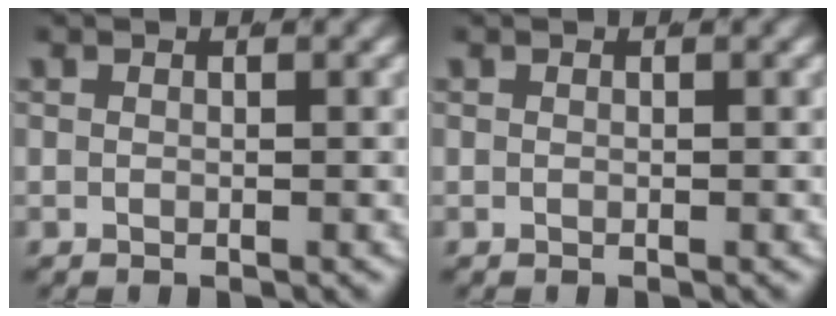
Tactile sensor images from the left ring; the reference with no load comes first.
{"total": 0.0}